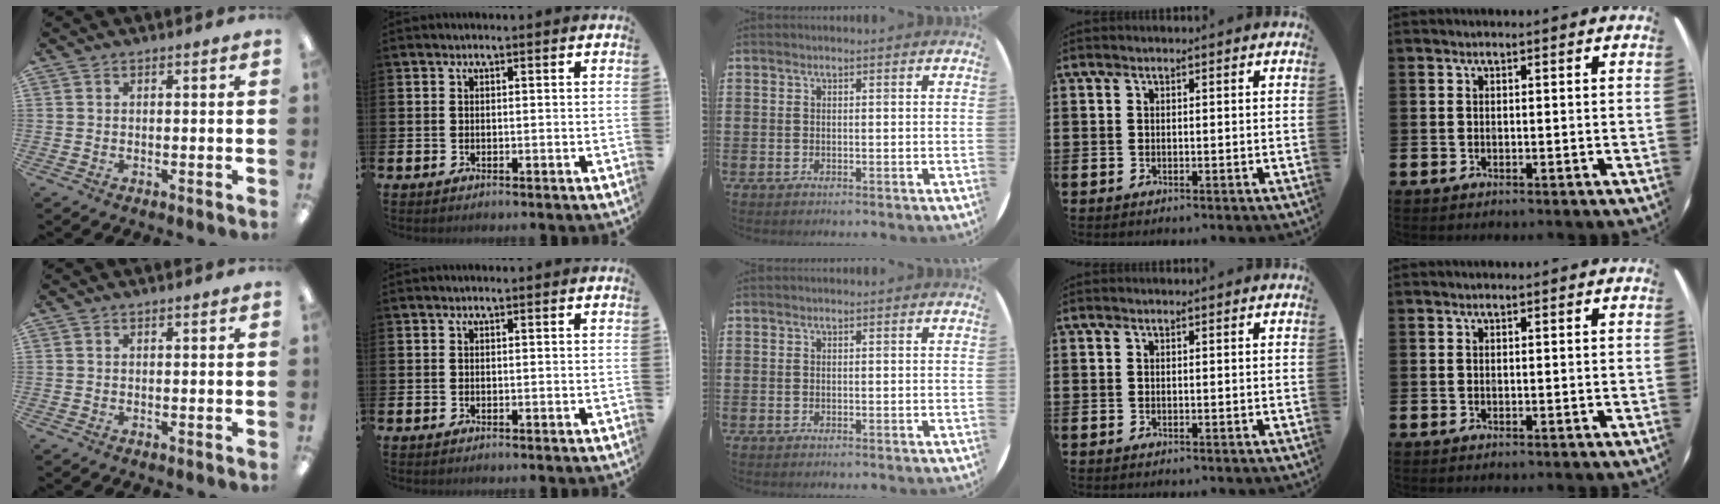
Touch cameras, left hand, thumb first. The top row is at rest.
{}